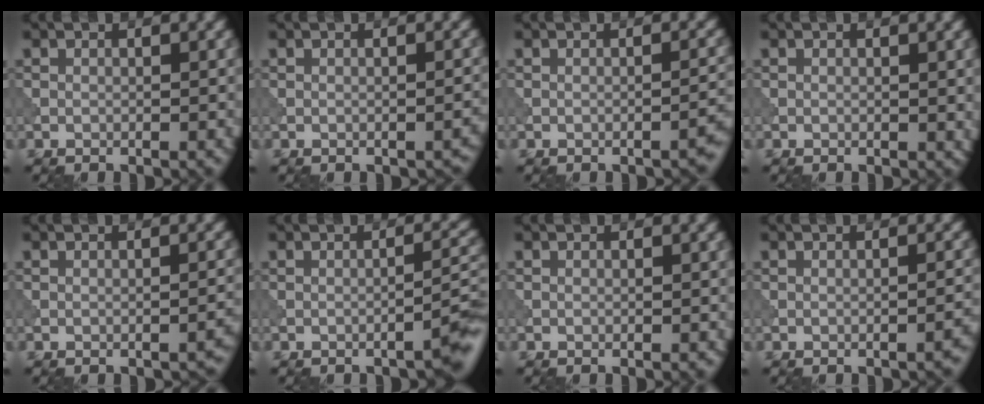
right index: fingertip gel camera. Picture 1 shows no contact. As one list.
[{"total": 0.7, "force": [-0.5, 0.3, 0.3], "torque": [-0.007, -0.003, -0.006]}, {"total": 1.6, "force": [-1.1, 0.4, 1.0], "torque": [-0.010, 0.006, -0.017]}, {"total": 0.7, "force": [0.4, 0.5, 0.2], "torque": [0.000, 0.001, 0.005]}, {"total": 1.0, "force": [-0.8, 0.3, 0.4], "torque": [-0.007, -0.001, -0.011]}, {"total": 2.7, "force": [-2.0, 0.3, 1.9], "torque": [-0.018, 0.018, -0.037]}, {"total": 0.0}, {"total": 1.1, "force": [-0.8, 0.3, 0.8], "torque": [-0.009, 0.003, -0.012]}]